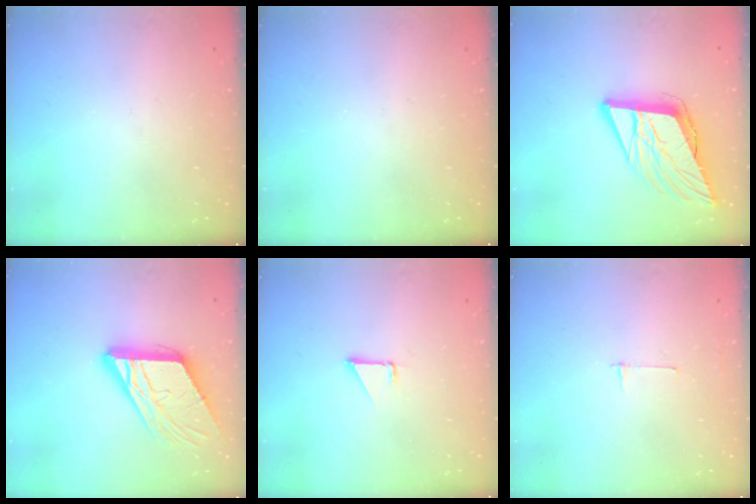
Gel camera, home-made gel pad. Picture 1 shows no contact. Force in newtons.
{"total": 0.0}
{"total": 13.5, "press": 12.9, "slide": 3.8}
{"total": 15.7, "press": 15.6, "slide": 1.8}
{"total": 1.4, "press": 1.3, "slide": 0.1}
{"total": 2.7, "press": 2.7, "slide": 0.3}